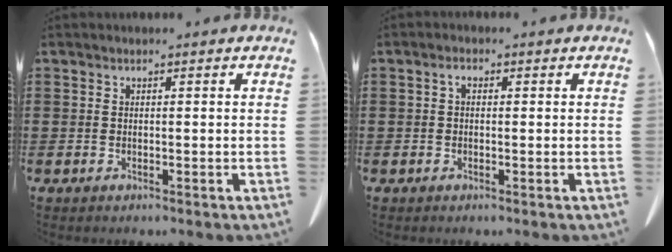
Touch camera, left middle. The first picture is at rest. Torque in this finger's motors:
{"motor_torque": [0.15, 0.14, 0.02, 0.03]}